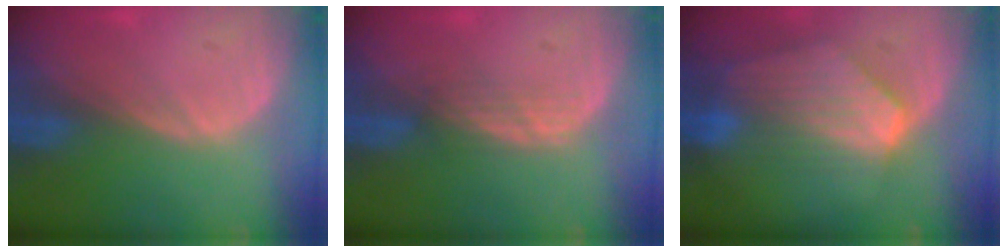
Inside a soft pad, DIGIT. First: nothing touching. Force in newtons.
{"total": 2.4, "press": 2.3, "slide": 0.8}
{"total": 8.4, "press": 7.6, "slide": 3.5}